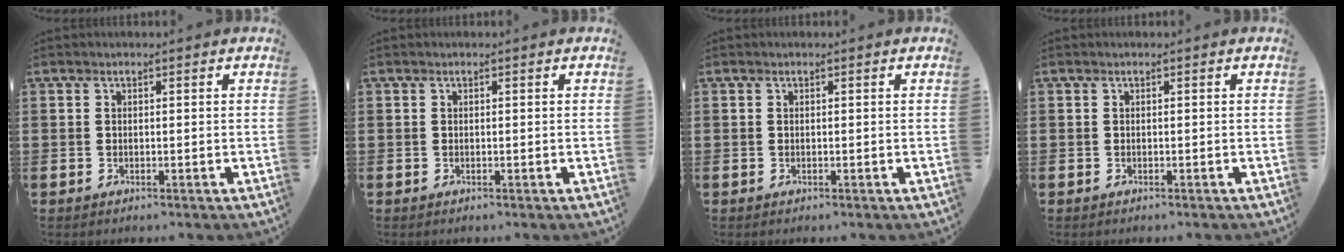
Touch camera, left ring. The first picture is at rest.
{"total": 0.0}
{"total": 0.0}
{"total": 0.0}